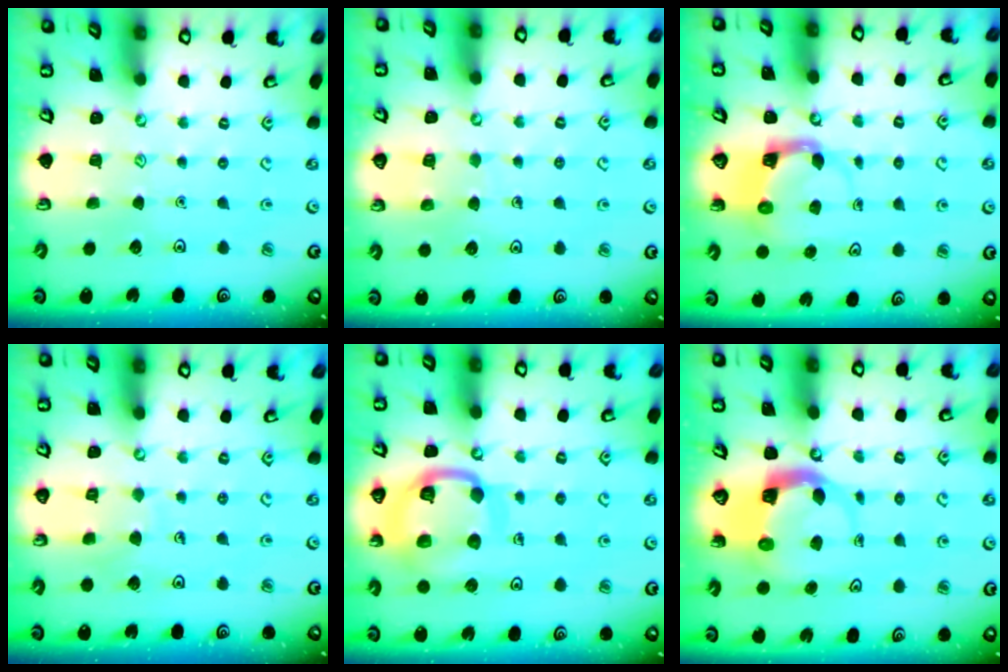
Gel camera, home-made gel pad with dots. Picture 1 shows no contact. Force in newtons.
{"total": 6.2, "press": 6.2, "slide": 0.6}
{"total": 3.9, "press": 3.8, "slide": 0.7}
{"total": 4.8, "press": 4.8, "slide": 0.4}
{"total": 14.6, "press": 14.5, "slide": 1.4}
{"total": 5.1, "press": 5.0, "slide": 0.8}